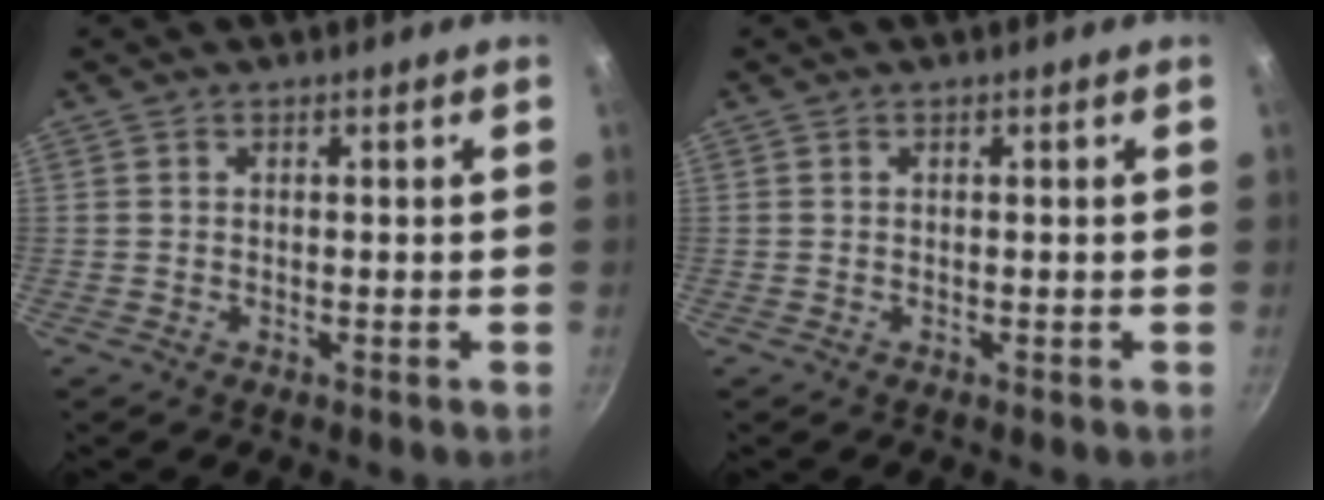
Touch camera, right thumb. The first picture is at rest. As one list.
[{"total": 0.0}]